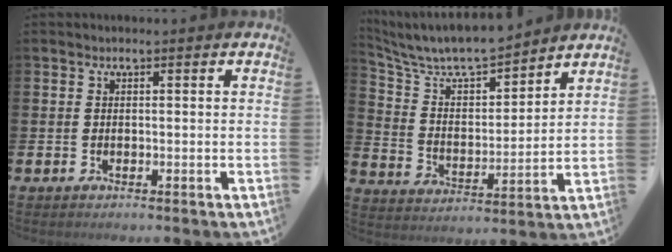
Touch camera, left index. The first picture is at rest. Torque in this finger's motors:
{"motor_torque": [0.08, -0.65, 0.56, 0.21]}